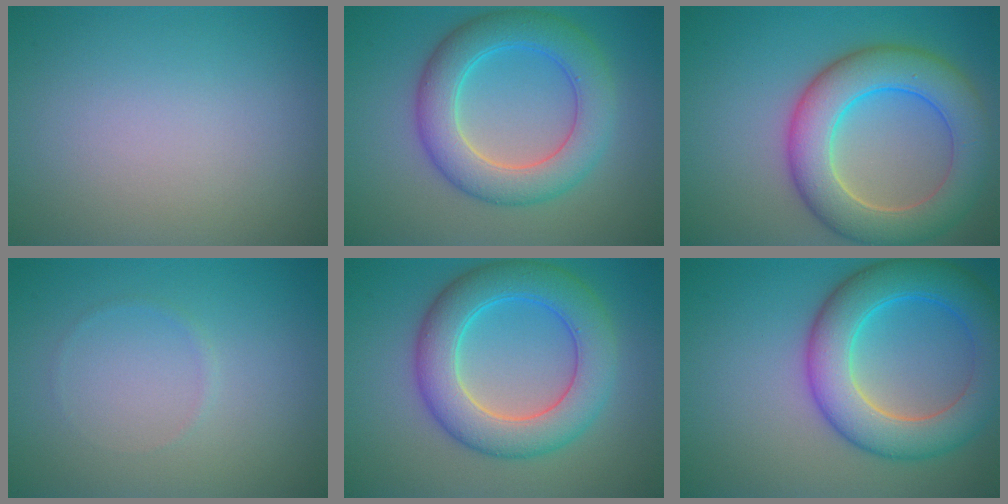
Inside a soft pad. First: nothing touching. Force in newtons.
{"total": 6.5, "press": 6.5, "slide": 0.1}
{"total": 8.4, "press": 8.4, "slide": 0.6}
{"total": 0.5, "press": 0.5, "slide": 0.1}
{"total": 7.4, "press": 7.4, "slide": 0.1}
{"total": 8.1, "press": 8.1, "slide": 0.3}